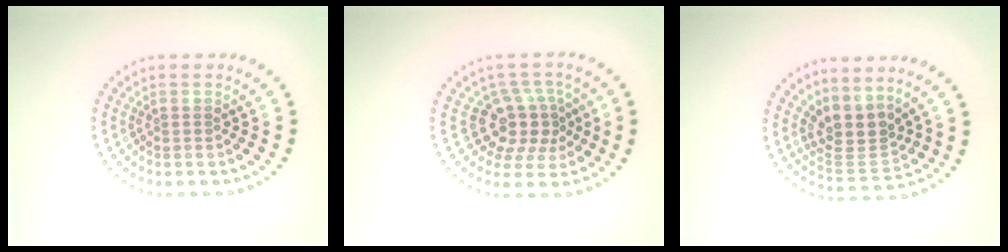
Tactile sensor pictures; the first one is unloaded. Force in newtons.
{"total": 3.9, "press": 3.2, "slide": 2.3}
{"total": 3.6, "press": 2.9, "slide": 2.1}